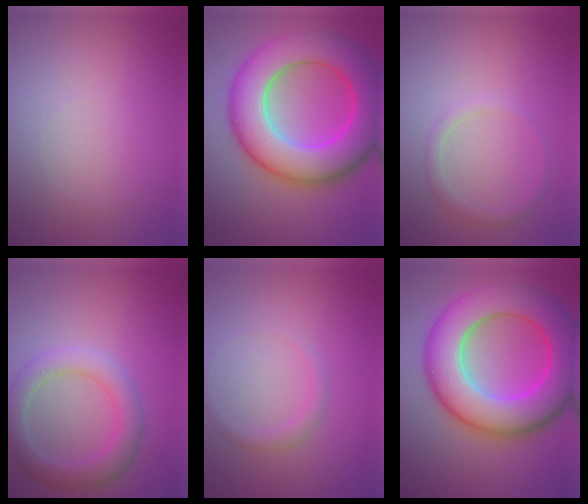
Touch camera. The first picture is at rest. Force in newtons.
{"total": 12.7, "press": 12.7, "slide": 0.2}
{"total": 1.4, "press": 1.4, "slide": 0.1}
{"total": 4.0, "press": 4.0, "slide": 0.2}
{"total": 1.2, "press": 1.2, "slide": 0.0}
{"total": 12.7, "press": 12.7, "slide": 0.2}